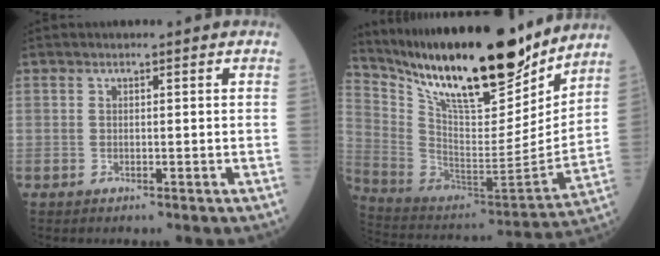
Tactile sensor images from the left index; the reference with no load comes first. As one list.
[{"total": 25.5, "force": [20.3, 5.3, 14.5], "torque": [-0.260, -0.030, 0.341]}]